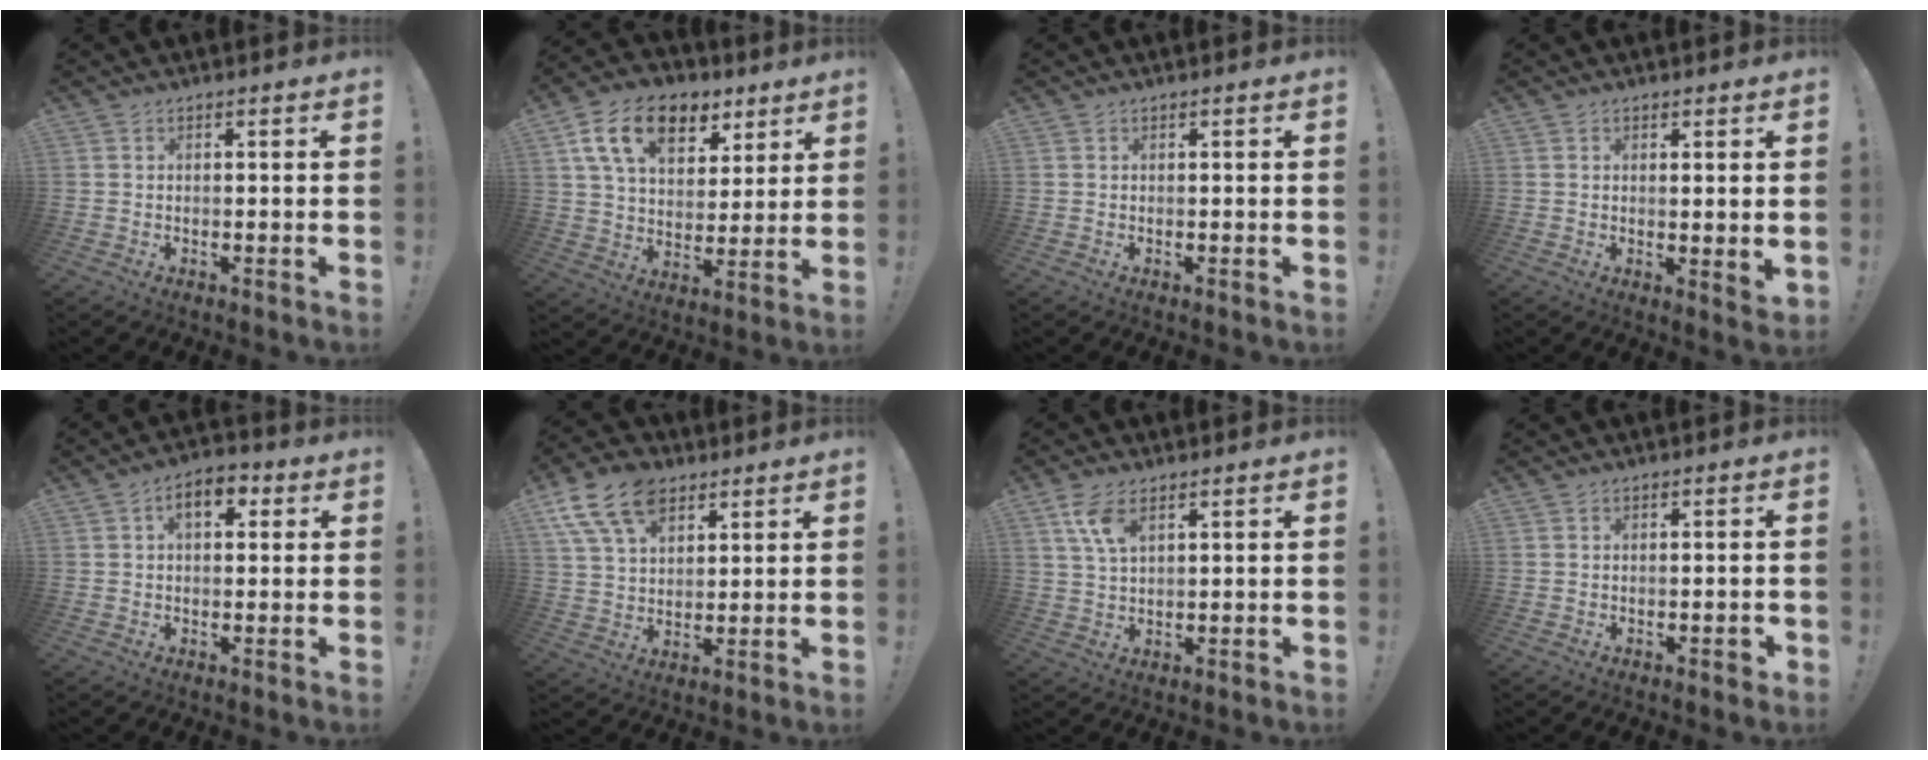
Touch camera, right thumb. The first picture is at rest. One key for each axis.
{"total": 17.3, "fx": 9.0, "fy": 10.8, "fz": 10.2, "tx": -0.169, "ty": -0.034, "tz": 0.164}
{"total": 0.0}
{"total": 2.7, "fx": 1.6, "fy": 0.6, "fz": 2.1, "tx": -0.020, "ty": -0.010, "tz": 0.026}
{"total": 7.3, "fx": 2.3, "fy": 4.3, "fz": 5.5, "tx": -0.070, "ty": 0.001, "tz": 0.037}
{"total": 14.9, "fx": 8.1, "fy": 9.6, "fz": 8.1, "tx": -0.145, "ty": -0.033, "tz": 0.151}
{"total": 7.0, "fx": 3.7, "fy": 3.0, "fz": 5.1, "tx": -0.095, "ty": -0.015, "tz": 0.065}
{"total": 1.9, "fx": -1.0, "fy": 0.4, "fz": 1.6, "tx": -0.025, "ty": 0.006, "tz": -0.015}